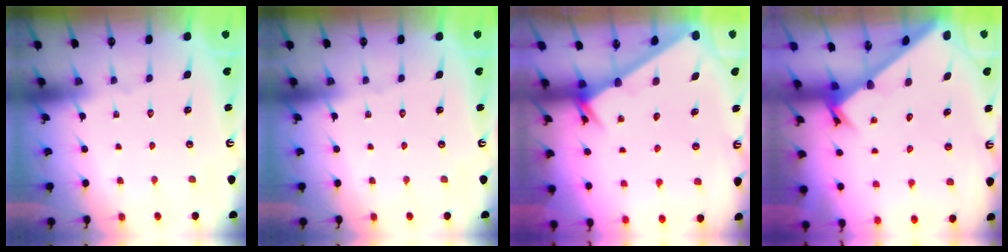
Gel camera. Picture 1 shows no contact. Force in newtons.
{"total": 0.0}
{"total": 2.6, "press": 2.6, "slide": 0.0}
{"total": 2.6, "press": 2.6, "slide": 0.3}